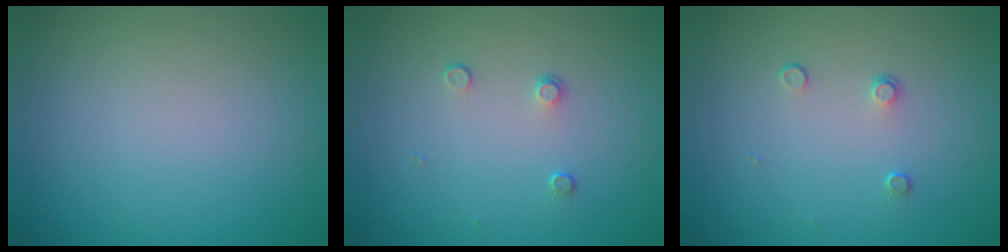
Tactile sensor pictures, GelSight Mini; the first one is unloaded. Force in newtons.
{"total": 0.9, "press": 0.6, "slide": 0.6}
{"total": 0.9, "press": 0.6, "slide": 0.6}